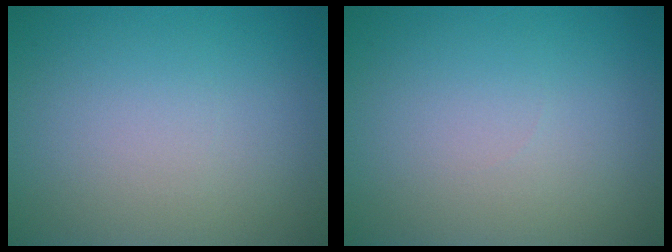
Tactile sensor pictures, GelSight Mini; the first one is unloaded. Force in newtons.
{"total": 0.0}